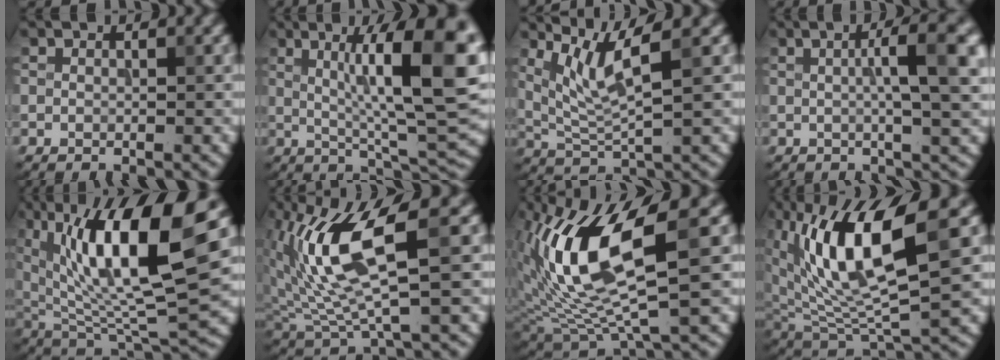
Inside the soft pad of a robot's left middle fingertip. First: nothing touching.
{"total": 12.5, "force": [2.6, 3.1, 11.9], "torque": [-0.166, 0.009, 0.039]}
{"total": 5.0, "force": [2.4, 1.0, 4.2], "torque": [-0.091, -0.001, 0.056]}
{"total": 7.2, "force": [1.3, 1.5, 7.0], "torque": [-0.083, 0.016, 0.014]}
{"total": 14.6, "force": [5.0, 4.5, 13.0], "torque": [-0.226, 0.007, 0.087]}
{"total": 8.3, "force": [1.7, 2.3, 7.8], "torque": [-0.174, -0.007, 0.038]}
{"total": 10.7, "force": [2.2, 3.4, 9.9], "torque": [-0.206, -0.006, 0.046]}
{"total": 10.5, "force": [3.4, 3.6, 9.2], "torque": [-0.173, -0.004, 0.062]}